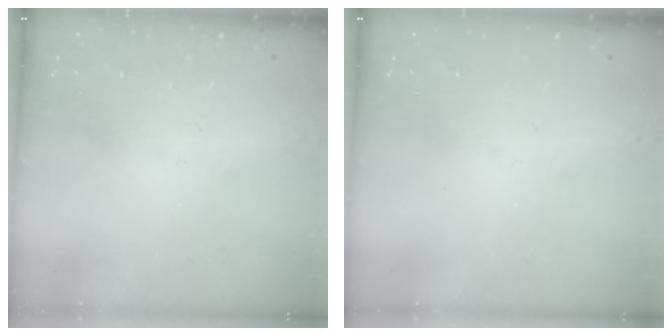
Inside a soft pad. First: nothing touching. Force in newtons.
{"total": 0.0}